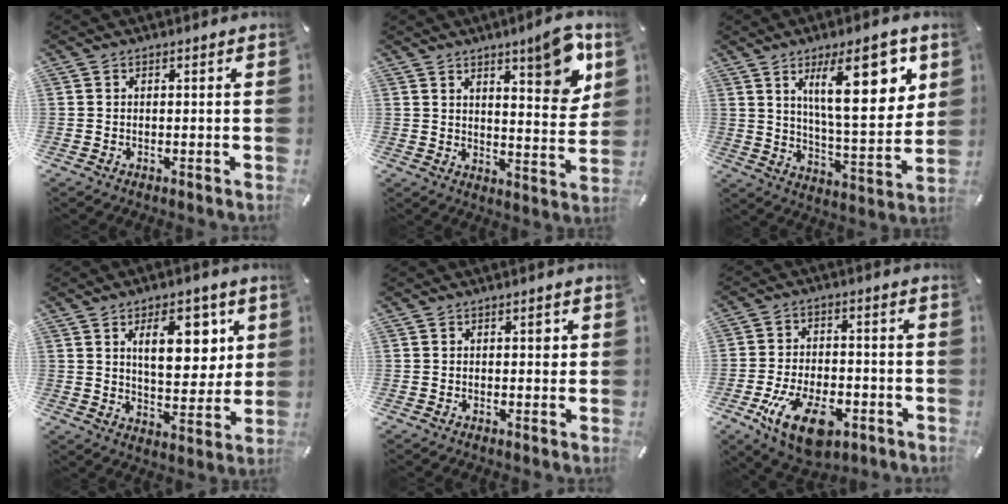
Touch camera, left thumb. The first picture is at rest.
{"total": 11.2, "force": [7.2, 3.2, 7.9], "torque": [-0.095, -0.049, 0.116]}
{"total": 20.1, "force": [8.4, 7.2, 16.8], "torque": [-0.246, -0.025, 0.127]}
{"total": 14.0, "force": [5.8, 7.2, 10.5], "torque": [-0.147, -0.011, 0.094]}
{"total": 1.8, "force": [0.4, 1.0, 1.4], "torque": [-0.012, -0.001, 0.001]}
{"total": 14.1, "force": [-6.5, 7.7, 9.8], "torque": [-0.179, 0.029, -0.106]}